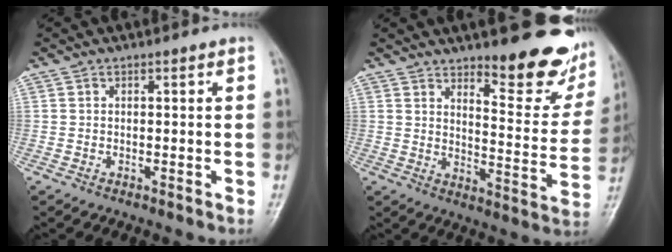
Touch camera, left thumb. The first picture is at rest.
{"total": 16.0, "force": [11.4, 4.9, 10.1], "torque": [-0.081, -0.094, 0.152]}